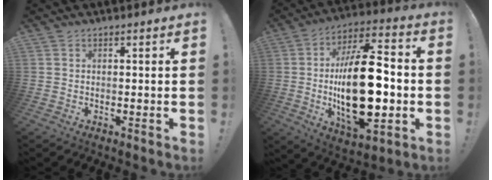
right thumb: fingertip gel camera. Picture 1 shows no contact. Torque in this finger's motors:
{"motor_torque": [1.22, 2.17, 2.77, 0.00, 0.89]}